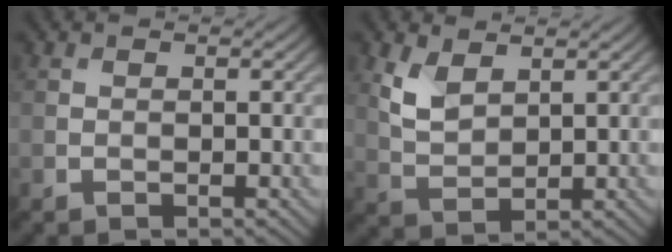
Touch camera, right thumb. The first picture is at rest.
{"total": 4.4, "force": [2.4, 2.4, 2.8], "torque": [-0.075, -0.004, 0.053]}